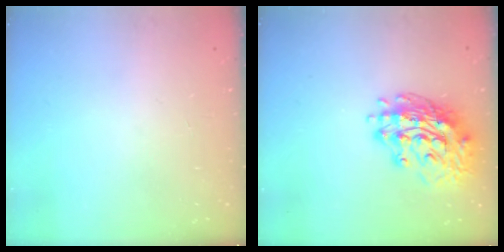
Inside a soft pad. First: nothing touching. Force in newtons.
{"total": 16.1, "press": 16.0, "slide": 1.7}